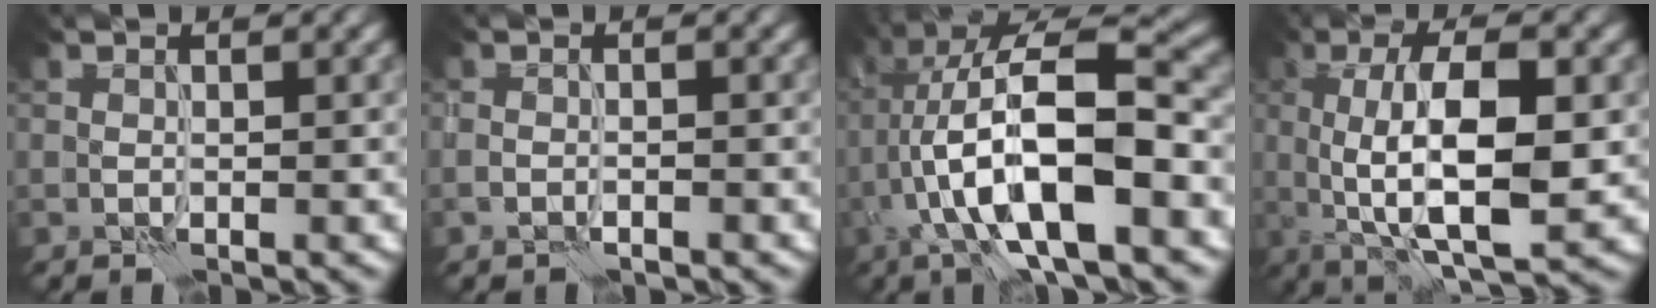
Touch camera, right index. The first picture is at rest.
{"total": 1.1, "force": [-0.8, 0.3, 0.7], "torque": [-0.017, 0.002, -0.016]}
{"total": 13.4, "force": [-2.5, 4.4, 12.4], "torque": [-0.221, 0.026, -0.042]}
{"total": 10.3, "force": [0.1, 3.5, 9.7], "torque": [-0.152, 0.006, 0.001]}